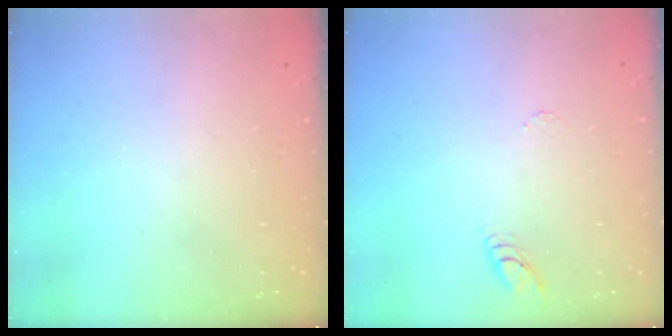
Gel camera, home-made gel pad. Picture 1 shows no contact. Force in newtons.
{"total": 3.7, "press": 3.7, "slide": 0.3}